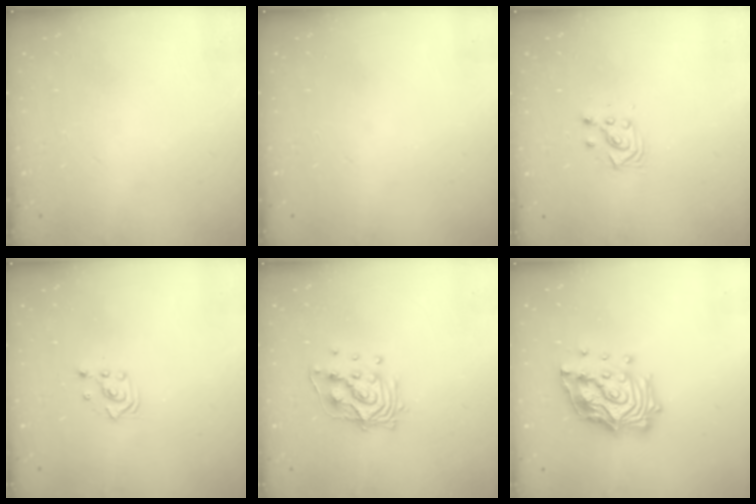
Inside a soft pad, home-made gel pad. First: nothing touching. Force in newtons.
{"total": 0.0}
{"total": 3.4, "press": 3.3, "slide": 1.0}
{"total": 2.5, "press": 2.5, "slide": 0.3}
{"total": 11.2, "press": 11.2, "slide": 0.6}
{"total": 17.7, "press": 17.6, "slide": 2.0}